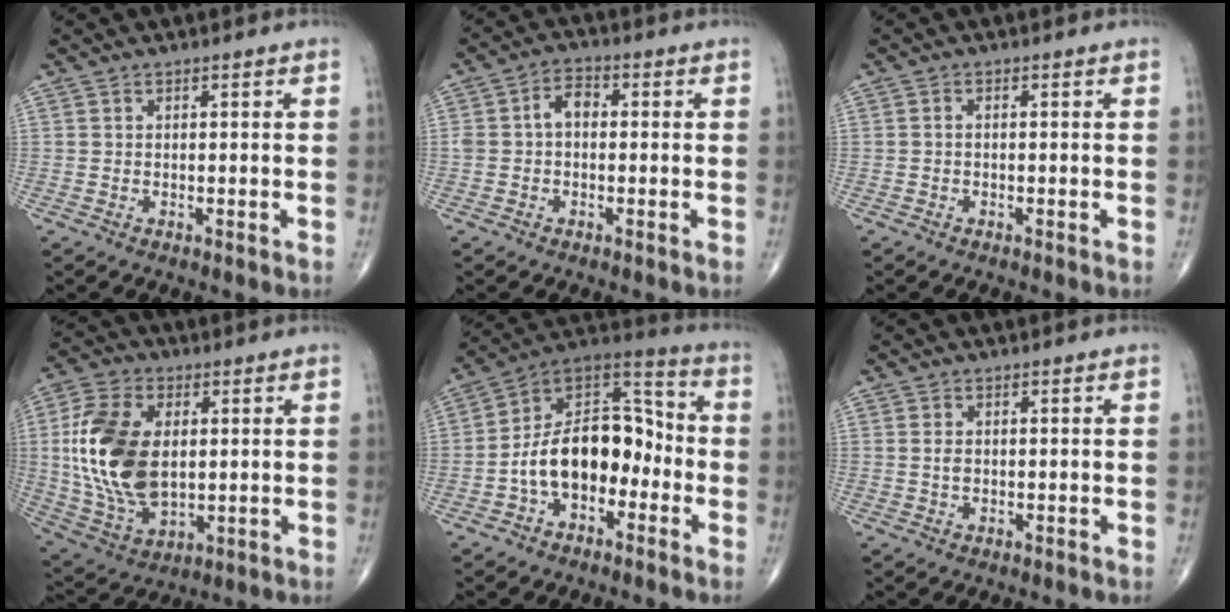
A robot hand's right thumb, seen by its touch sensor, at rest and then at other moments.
{"total": 4.8, "force": [0.1, 3.2, 3.5], "torque": [-0.057, 0.021, -0.007]}
{"total": 0.7, "force": [-0.2, 0.3, 0.6], "torque": [-0.010, 0.001, -0.007]}
{"total": 19.2, "force": [1.8, 11.5, 15.3], "torque": [-0.305, -0.011, 0.040]}
{"total": 16.9, "force": [-4.0, 10.4, 12.6], "torque": [-0.180, 0.063, -0.074]}
{"total": 1.6, "force": [0.0, 1.1, 1.1], "torque": [-0.018, 0.000, 0.000]}